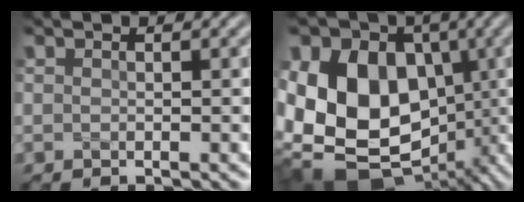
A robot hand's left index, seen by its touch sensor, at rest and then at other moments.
{"total": 19.9, "force": [-1.0, 16.3, 11.4], "torque": [-0.224, 0.032, -0.043]}